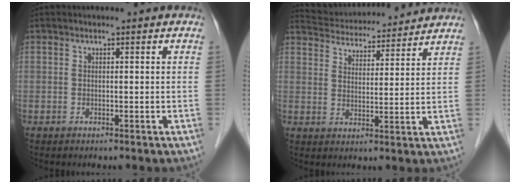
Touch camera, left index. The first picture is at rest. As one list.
[{"total": 15.4, "force": [14.7, 2.6, 3.8], "torque": [-0.065, 0.031, 0.216]}]